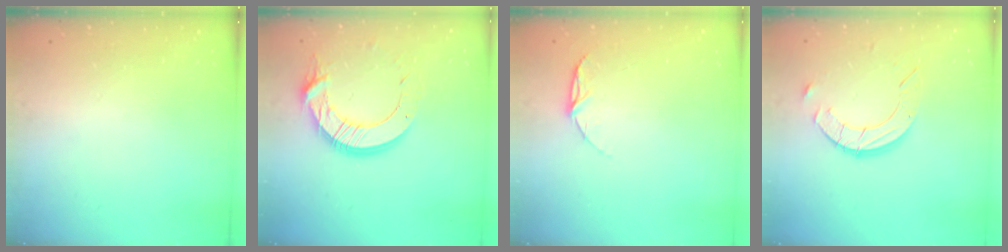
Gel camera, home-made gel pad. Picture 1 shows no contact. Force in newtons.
{"total": 14.7, "press": 14.7, "slide": 1.6}
{"total": 5.6, "press": 5.6, "slide": 0.5}
{"total": 9.0, "press": 9.0, "slide": 0.7}